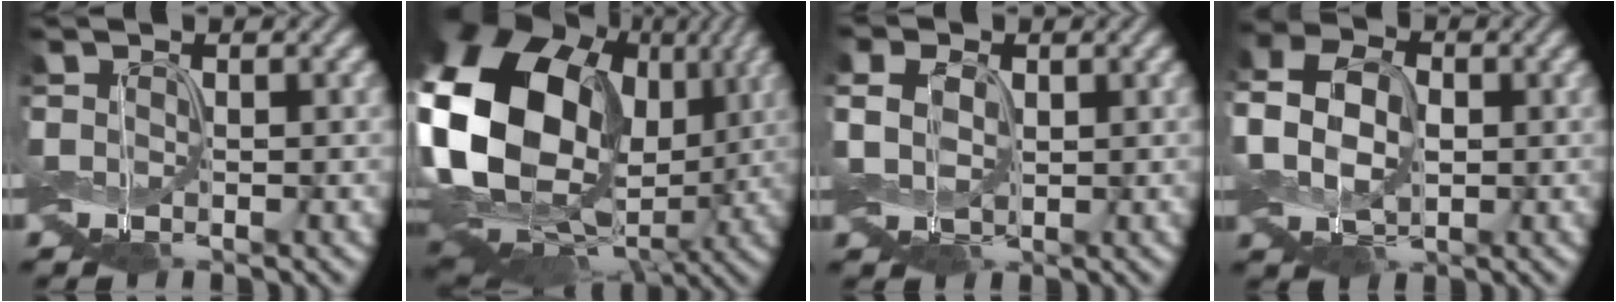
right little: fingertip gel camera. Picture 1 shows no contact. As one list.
[{"total": 19.7, "force": [1.0, 14.9, 12.8], "torque": [-0.286, -0.003, 0.038]}, {"total": 3.0, "force": [0.1, 2.3, 1.9], "torque": [-0.058, 0.006, 0.001]}, {"total": 7.3, "force": [-0.6, 5.3, 4.9], "torque": [-0.111, 0.012, -0.025]}]